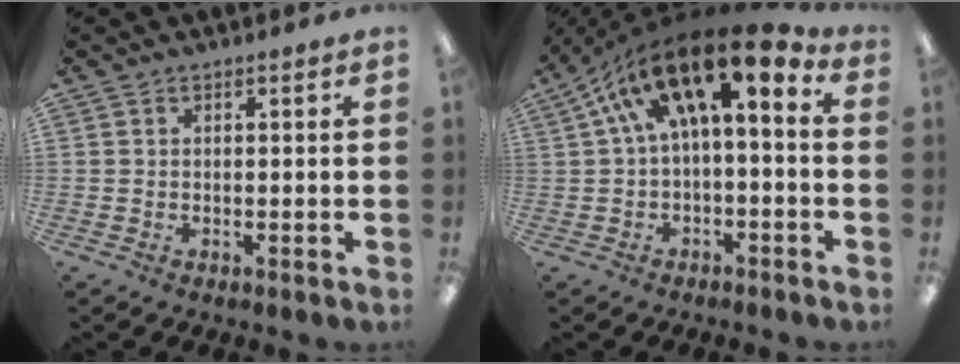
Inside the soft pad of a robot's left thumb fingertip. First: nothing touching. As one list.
[{"total": 16.1, "force": [6.5, 6.2, 13.4], "torque": [-0.235, -0.033, 0.105]}]